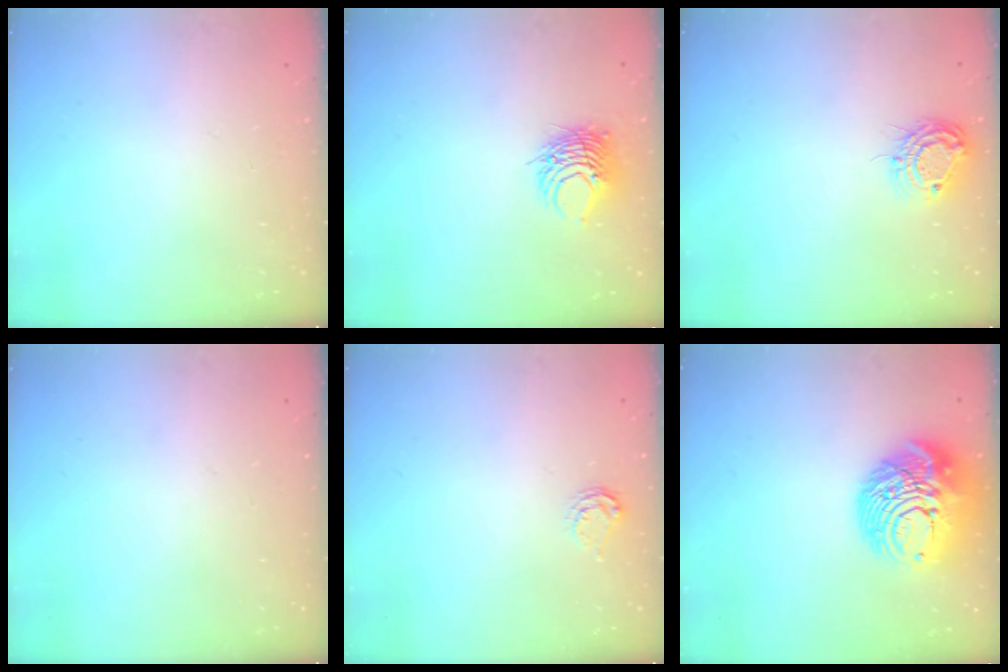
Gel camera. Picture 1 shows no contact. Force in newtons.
{"total": 7.5, "press": 7.5, "slide": 0.6}
{"total": 9.6, "press": 9.6, "slide": 0.8}
{"total": 0.0}
{"total": 5.0, "press": 5.0, "slide": 0.5}
{"total": 16.5, "press": 16.4, "slide": 1.5}